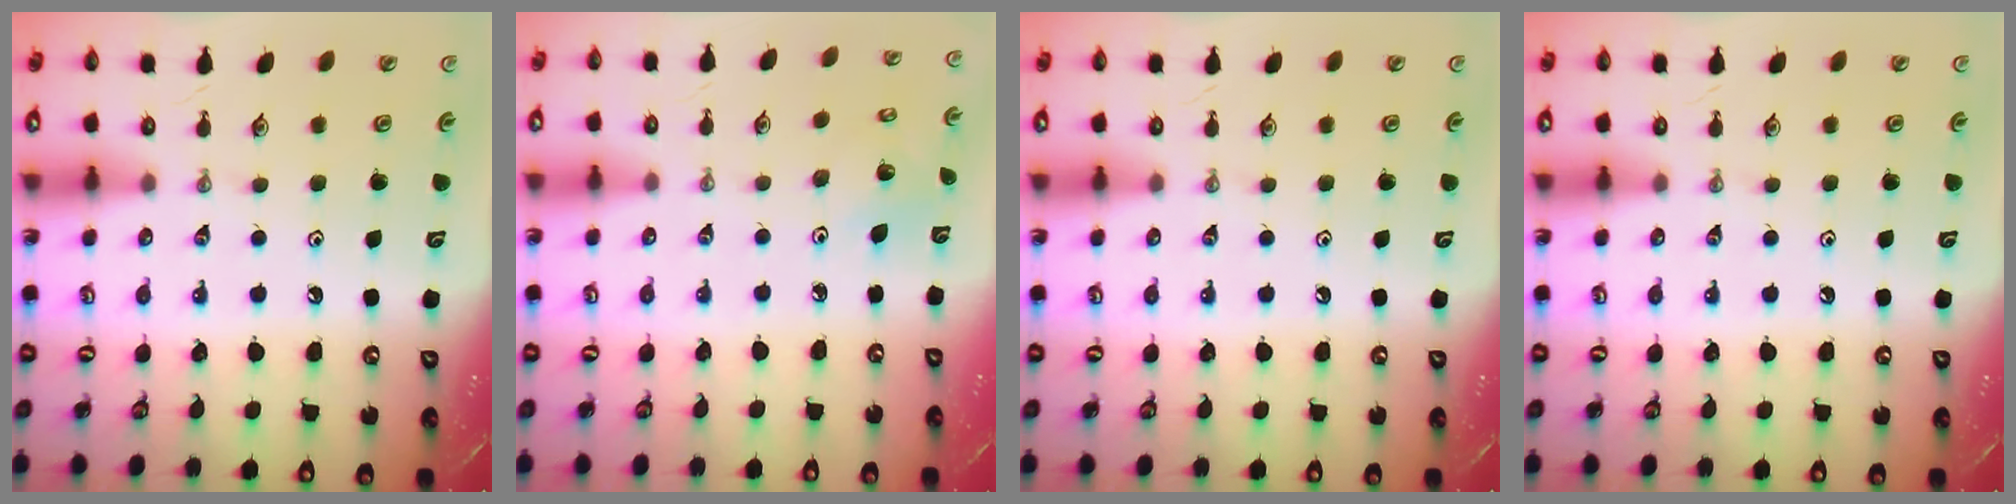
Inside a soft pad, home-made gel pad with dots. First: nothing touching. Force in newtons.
{"total": 2.4, "press": 2.4, "slide": 0.1}
{"total": 0.0}
{"total": 0.0}